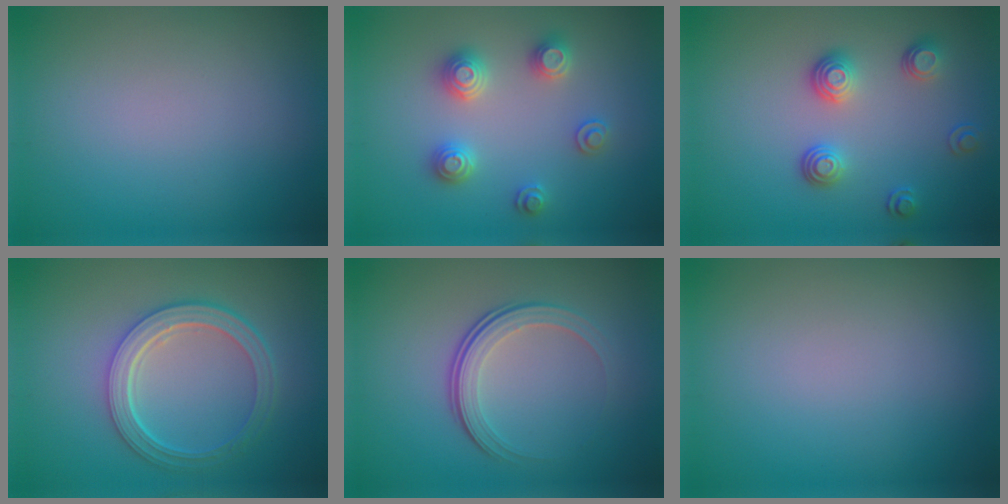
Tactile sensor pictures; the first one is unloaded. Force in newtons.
{"total": 3.4, "press": 3.4, "slide": 0.5}
{"total": 3.1, "press": 2.6, "slide": 1.8}
{"total": 4.9, "press": 3.7, "slide": 3.3}
{"total": 4.0, "press": 2.6, "slide": 3.0}
{"total": 0.0}